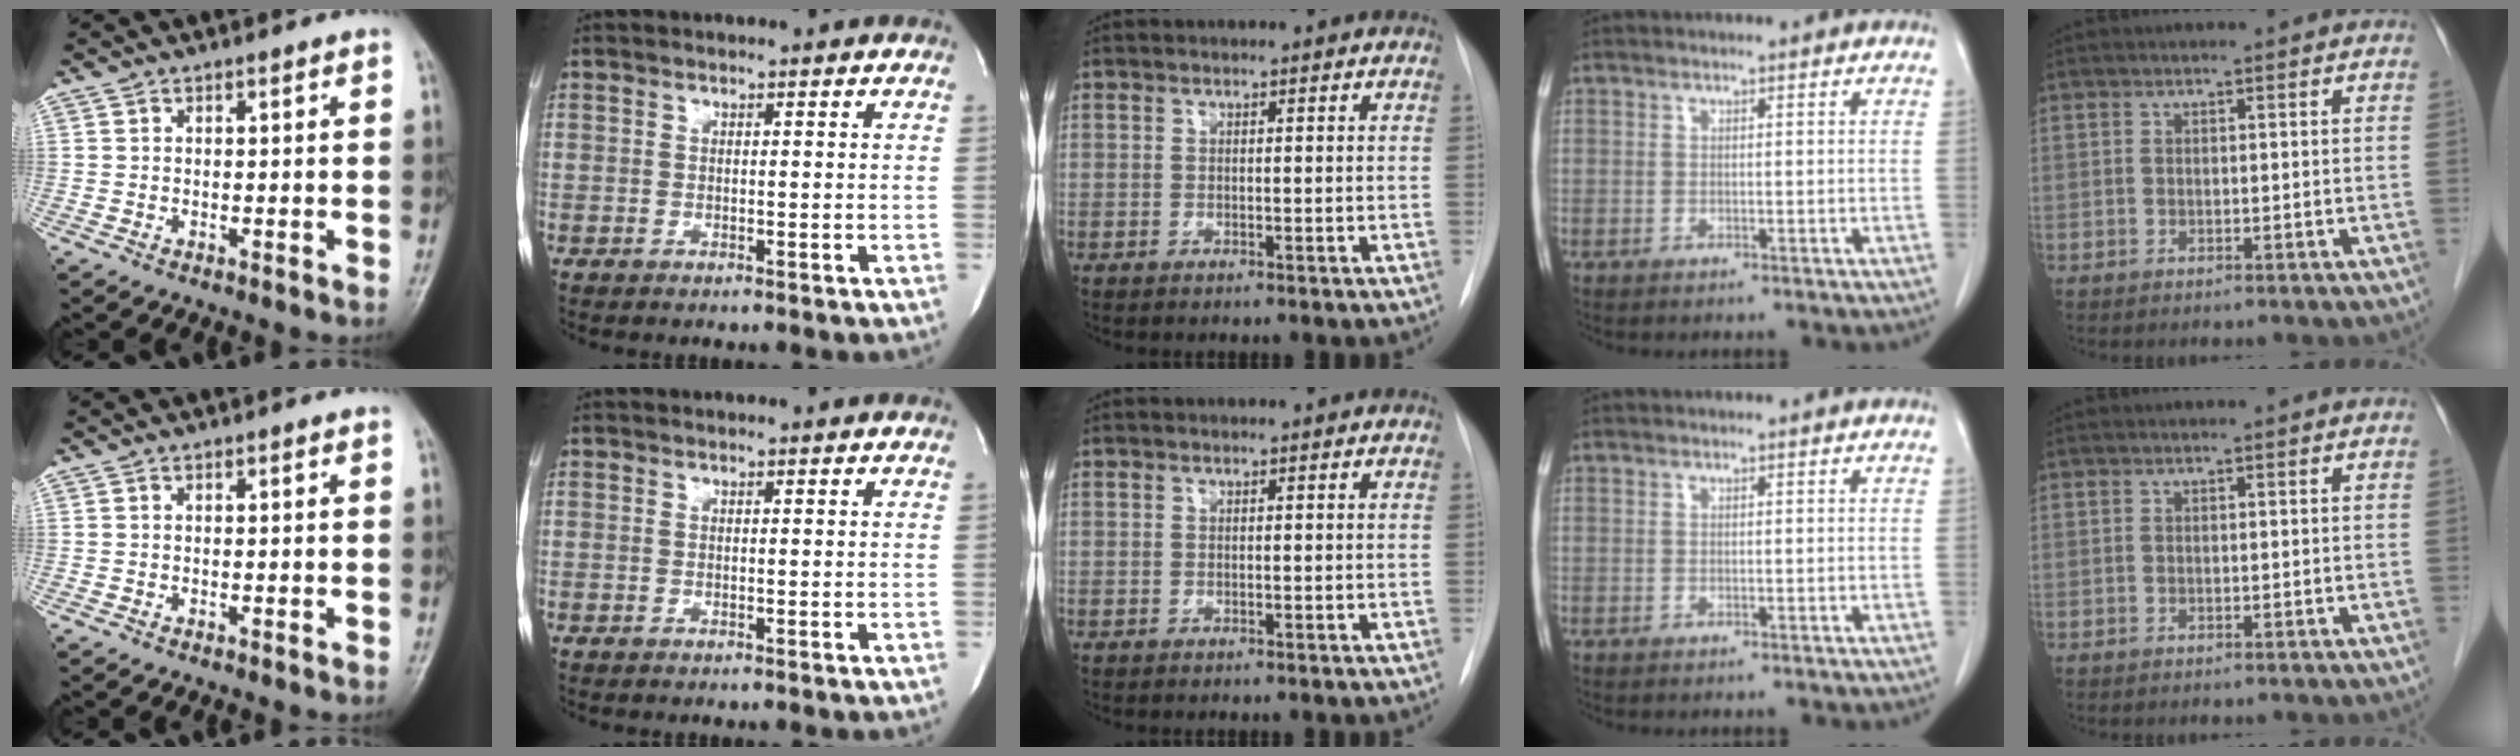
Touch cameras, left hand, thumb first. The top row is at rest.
{}